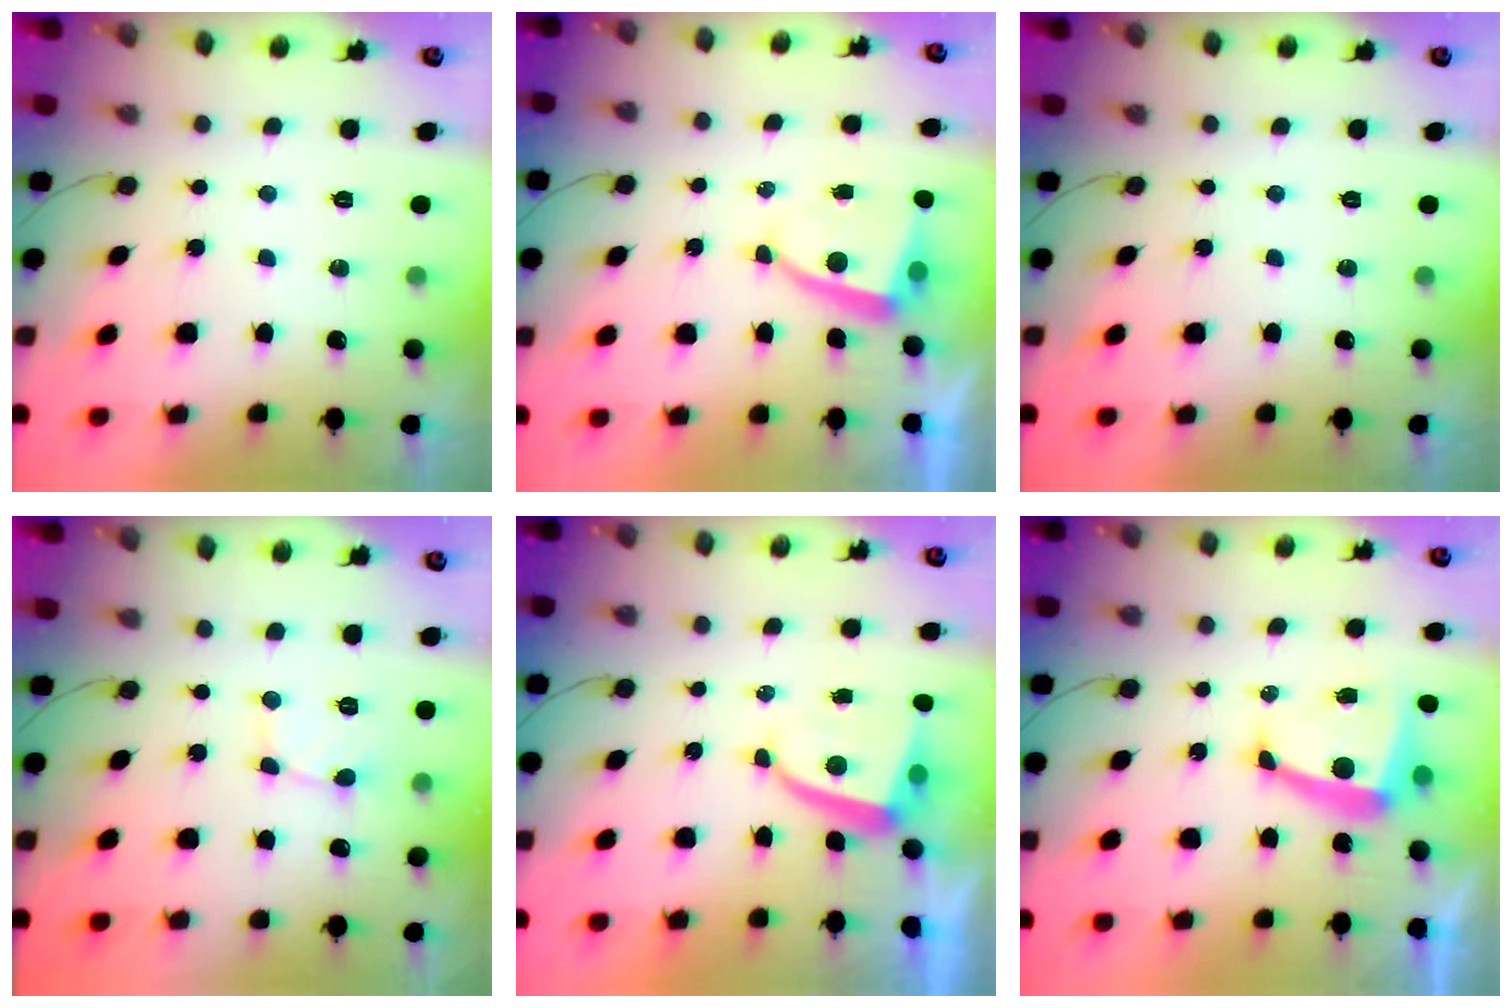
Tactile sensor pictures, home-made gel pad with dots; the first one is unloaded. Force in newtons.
{"total": 4.6, "press": 4.6, "slide": 0.5}
{"total": 0.0}
{"total": 1.9, "press": 1.9, "slide": 0.1}
{"total": 4.2, "press": 4.2, "slide": 0.5}
{"total": 8.9, "press": 8.9, "slide": 0.7}